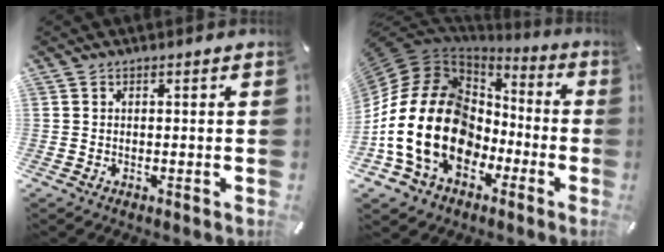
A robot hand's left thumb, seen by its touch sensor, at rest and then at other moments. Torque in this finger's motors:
{"motor_torque": [0.47, 4.17, 2.67, 0.10, 1.05]}